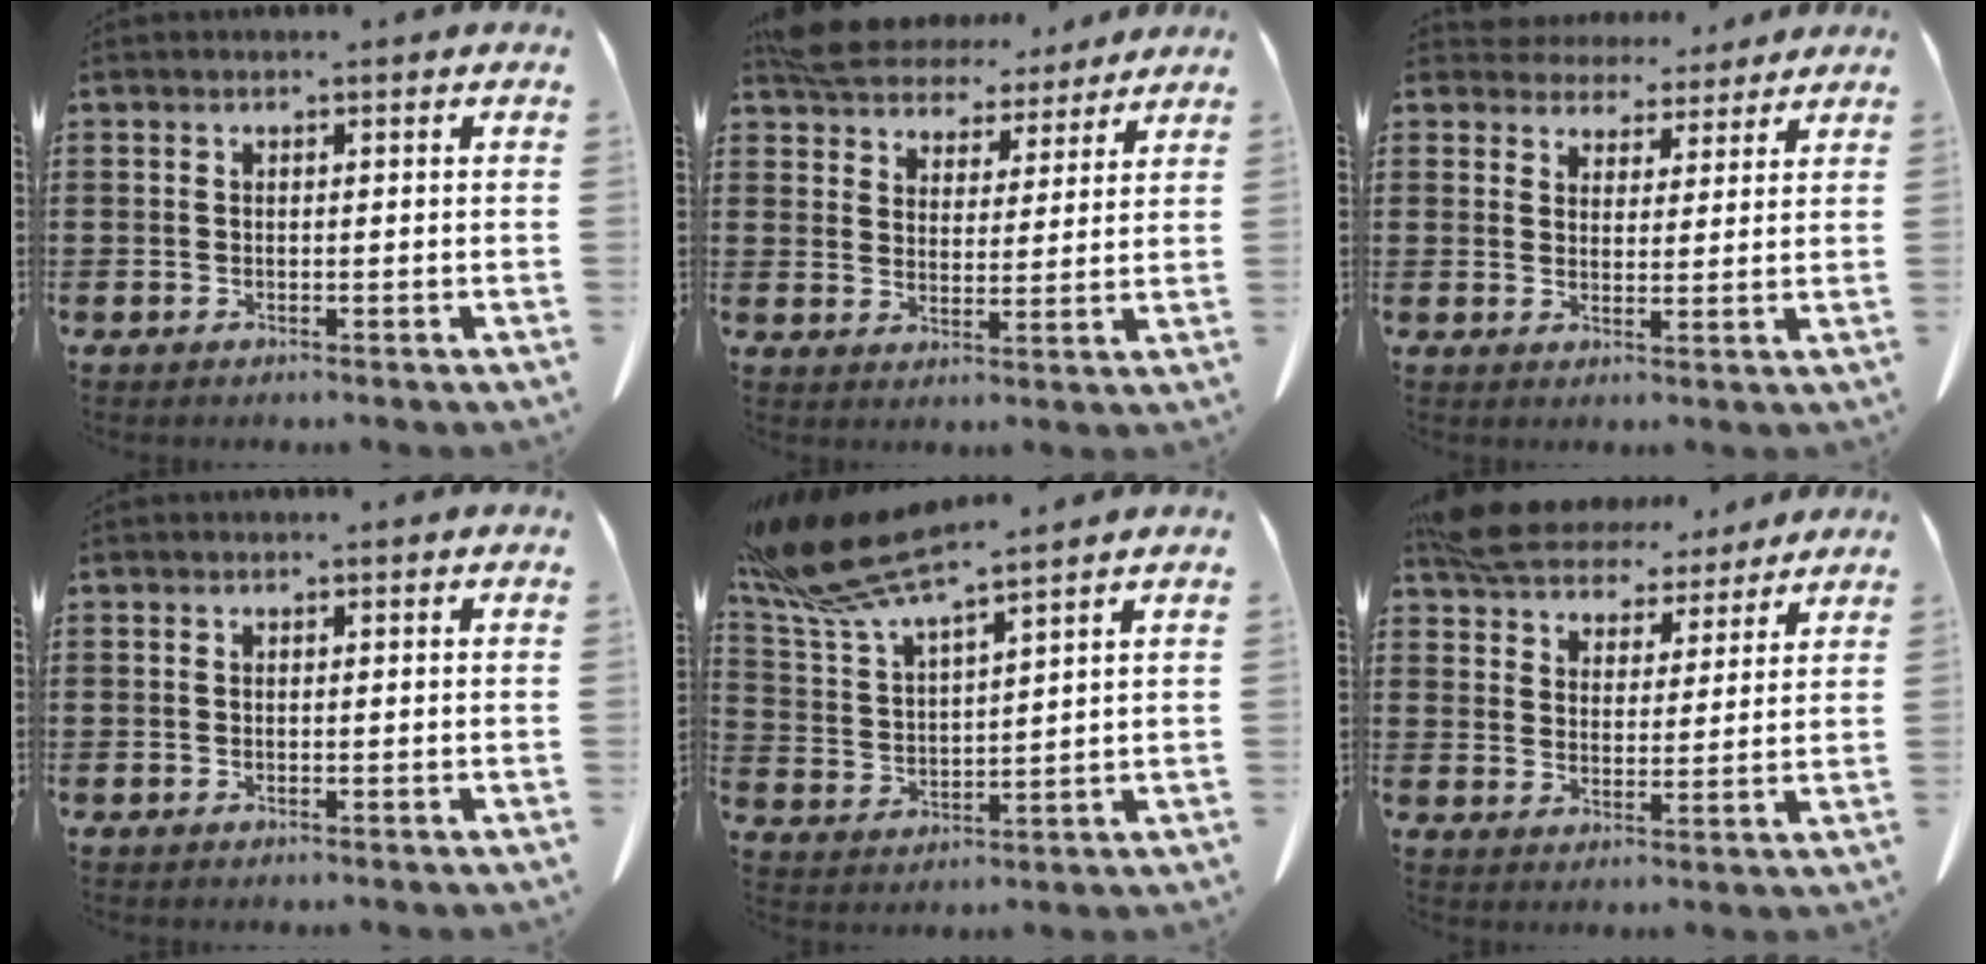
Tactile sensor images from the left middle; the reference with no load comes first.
{"total": 6.4, "force": [6.2, 1.6, 0.9], "torque": [-0.050, -0.025, 0.114]}
{"total": 4.1, "force": [3.8, 1.4, -0.3], "torque": [-0.013, -0.013, 0.073]}
{"total": 0.0}
{"total": 10.3, "force": [8.6, 1.0, 5.5], "torque": [-0.155, -0.049, 0.148]}
{"total": 7.0, "force": [6.6, 1.8, 1.5], "torque": [-0.062, -0.025, 0.123]}